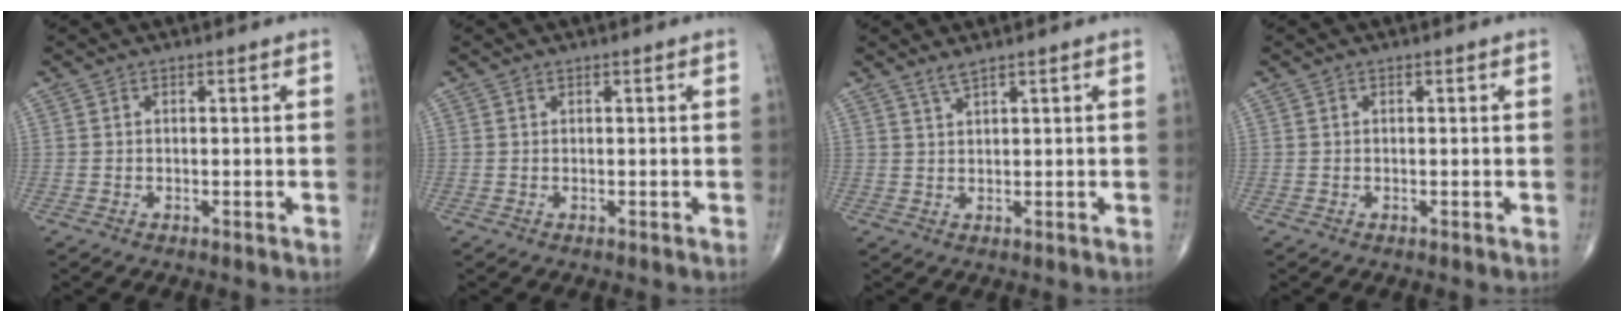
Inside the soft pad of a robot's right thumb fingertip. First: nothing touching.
{"total": 0.0}
{"total": 1.7, "force": [1.5, 0.0, 0.9], "torque": [-0.020, -0.007, 0.031]}
{"total": 0.0}